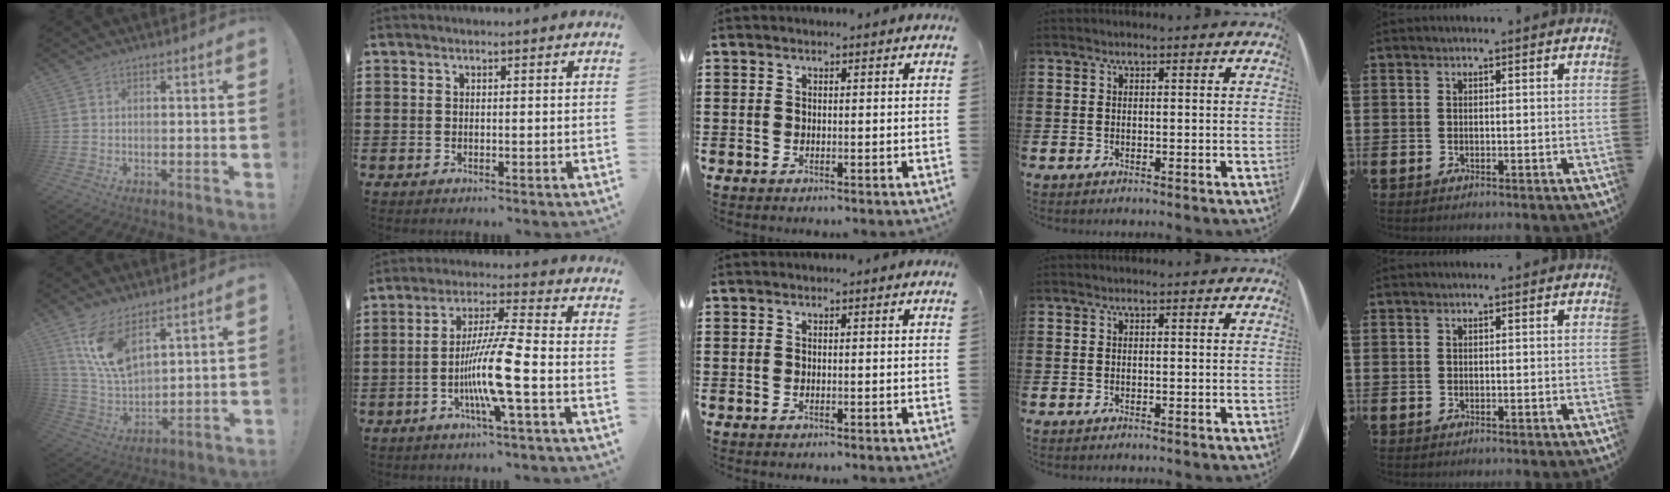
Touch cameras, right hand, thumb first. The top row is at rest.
{"thumb": {"total": 12.5, "force": [8.1, 5.6, 7.7], "torque": [-0.157, -0.048, 0.151]}, "index": {"total": 10.0, "force": [-3.4, -0.3, 9.4], "torque": [-0.187, -0.014, -0.070]}}